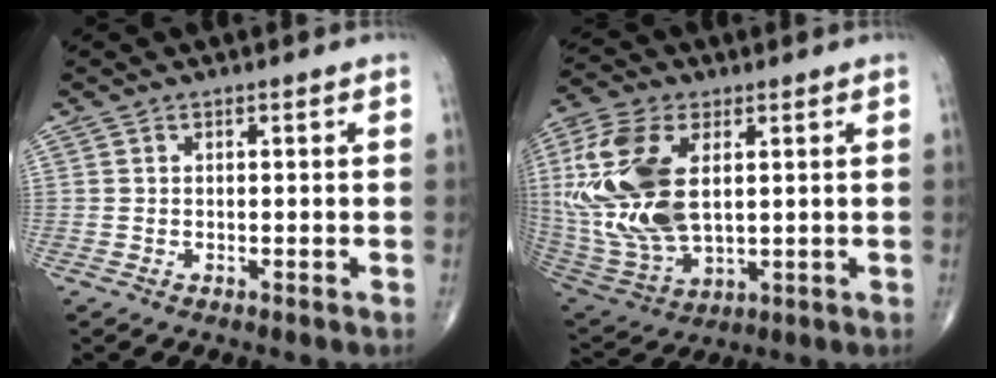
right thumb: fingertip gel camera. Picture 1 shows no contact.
{"total": 20.6, "force": [3.5, 11.4, 16.8], "torque": [-0.367, -0.018, 0.070]}